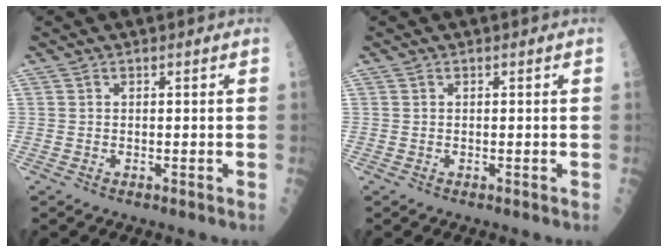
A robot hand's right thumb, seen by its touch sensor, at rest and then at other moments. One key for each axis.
{"total": 0.0}